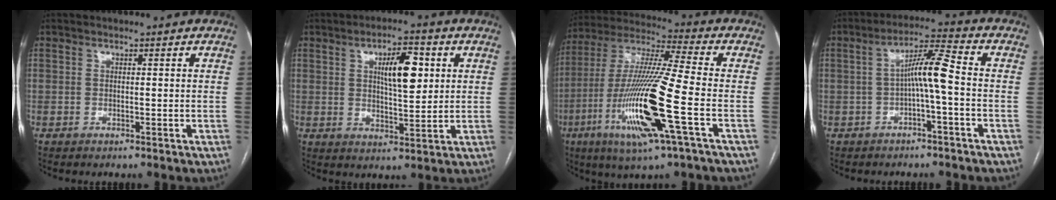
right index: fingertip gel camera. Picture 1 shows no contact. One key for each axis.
{"total": 8.2, "fx": 2.4, "fy": 2.5, "fz": 7.5, "tx": -0.122, "ty": 0.009, "tz": 0.043}
{"total": 19.1, "fx": -6.1, "fy": 0.4, "fz": 18.1, "tx": -0.385, "ty": -0.023, "tz": -0.120}
{"total": 6.6, "fx": -0.9, "fy": 0.1, "fz": 6.6, "tx": -0.116, "ty": 0.023, "tz": -0.014}